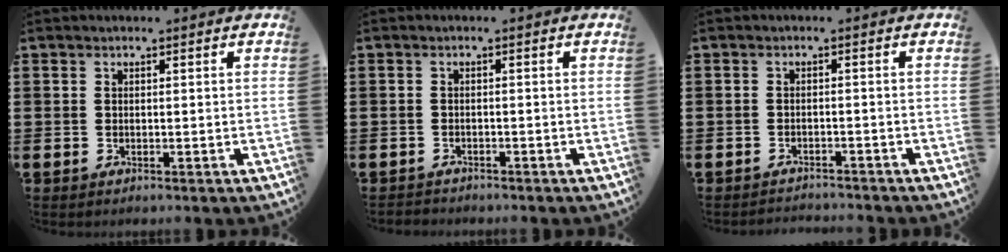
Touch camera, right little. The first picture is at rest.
{"total": 0.8, "force": [-0.7, 0.2, -0.1], "torque": [0.000, 0.001, -0.016]}
{"total": 1.4, "force": [-1.3, -0.1, -0.1], "torque": [-0.002, 0.004, -0.029]}